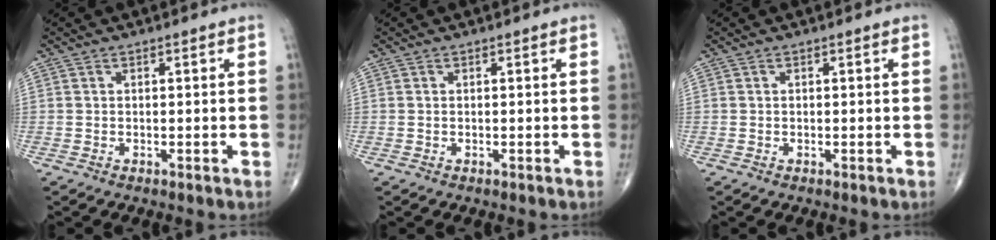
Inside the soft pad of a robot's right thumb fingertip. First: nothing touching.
{"total": 0.0}
{"total": 0.0}